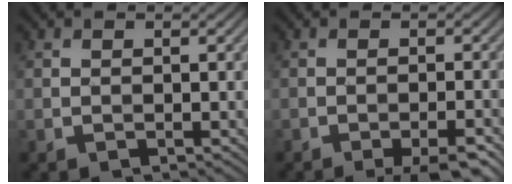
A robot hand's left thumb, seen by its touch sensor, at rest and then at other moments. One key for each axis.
{"total": 3.5, "fx": -2.7, "fy": -0.1, "fz": 2.3, "tx": -0.035, "ty": 0.010, "tz": -0.047}